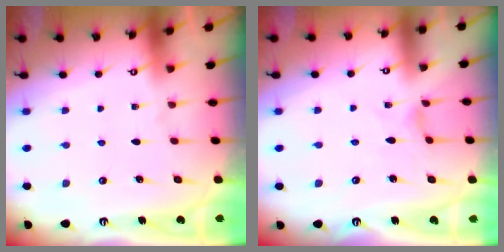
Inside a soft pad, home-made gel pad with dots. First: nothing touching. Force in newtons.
{"total": 0.0}